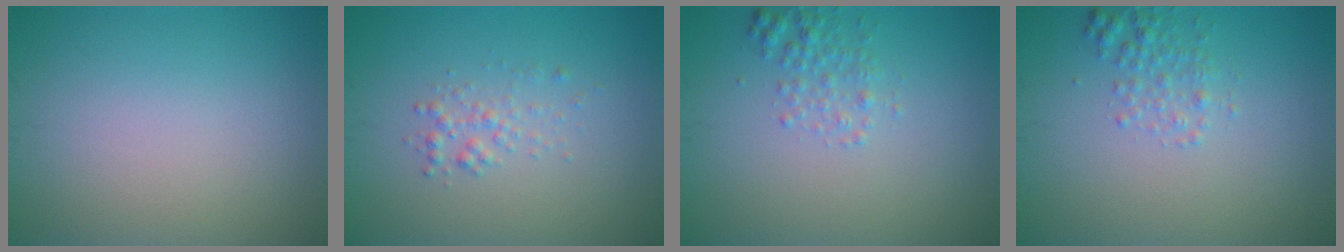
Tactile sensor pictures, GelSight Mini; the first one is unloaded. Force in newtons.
{"total": 1.4, "press": 1.4, "slide": 0.1}
{"total": 1.7, "press": 1.7, "slide": 0.1}
{"total": 1.7, "press": 1.7, "slide": 0.1}